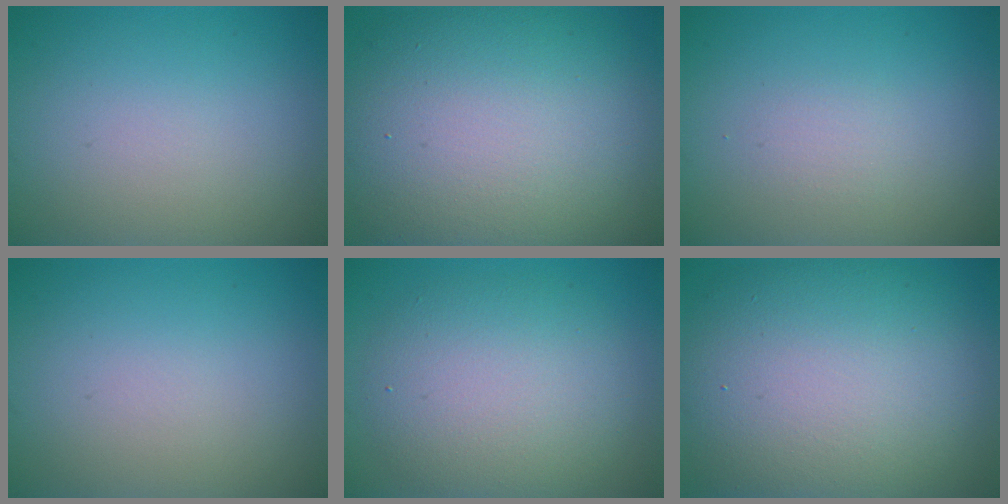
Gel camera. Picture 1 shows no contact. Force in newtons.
{"total": 15.0, "press": 15.0, "slide": 0.7}
{"total": 1.0, "press": 1.0, "slide": 0.1}
{"total": 0.0}
{"total": 6.4, "press": 6.4, "slide": 0.4}
{"total": 13.3, "press": 13.3, "slide": 1.0}